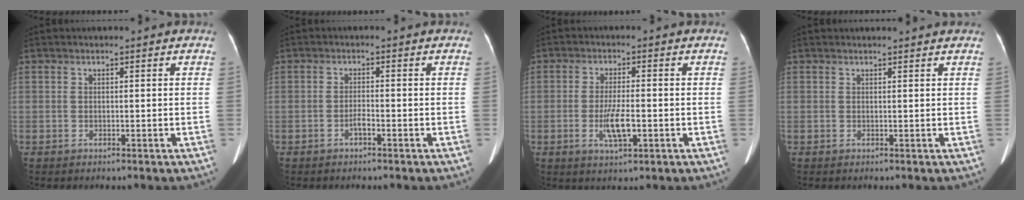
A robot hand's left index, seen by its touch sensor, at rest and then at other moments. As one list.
[{"total": 1.3, "force": [-0.9, 0.2, 1.0], "torque": [-0.020, 0.001, -0.015]}, {"total": 4.8, "force": [-1.3, 1.0, 4.6], "torque": [-0.093, -0.006, -0.021]}, {"total": 3.1, "force": [3.0, 0.0, 0.8], "torque": [-0.011, 0.016, 0.034]}]